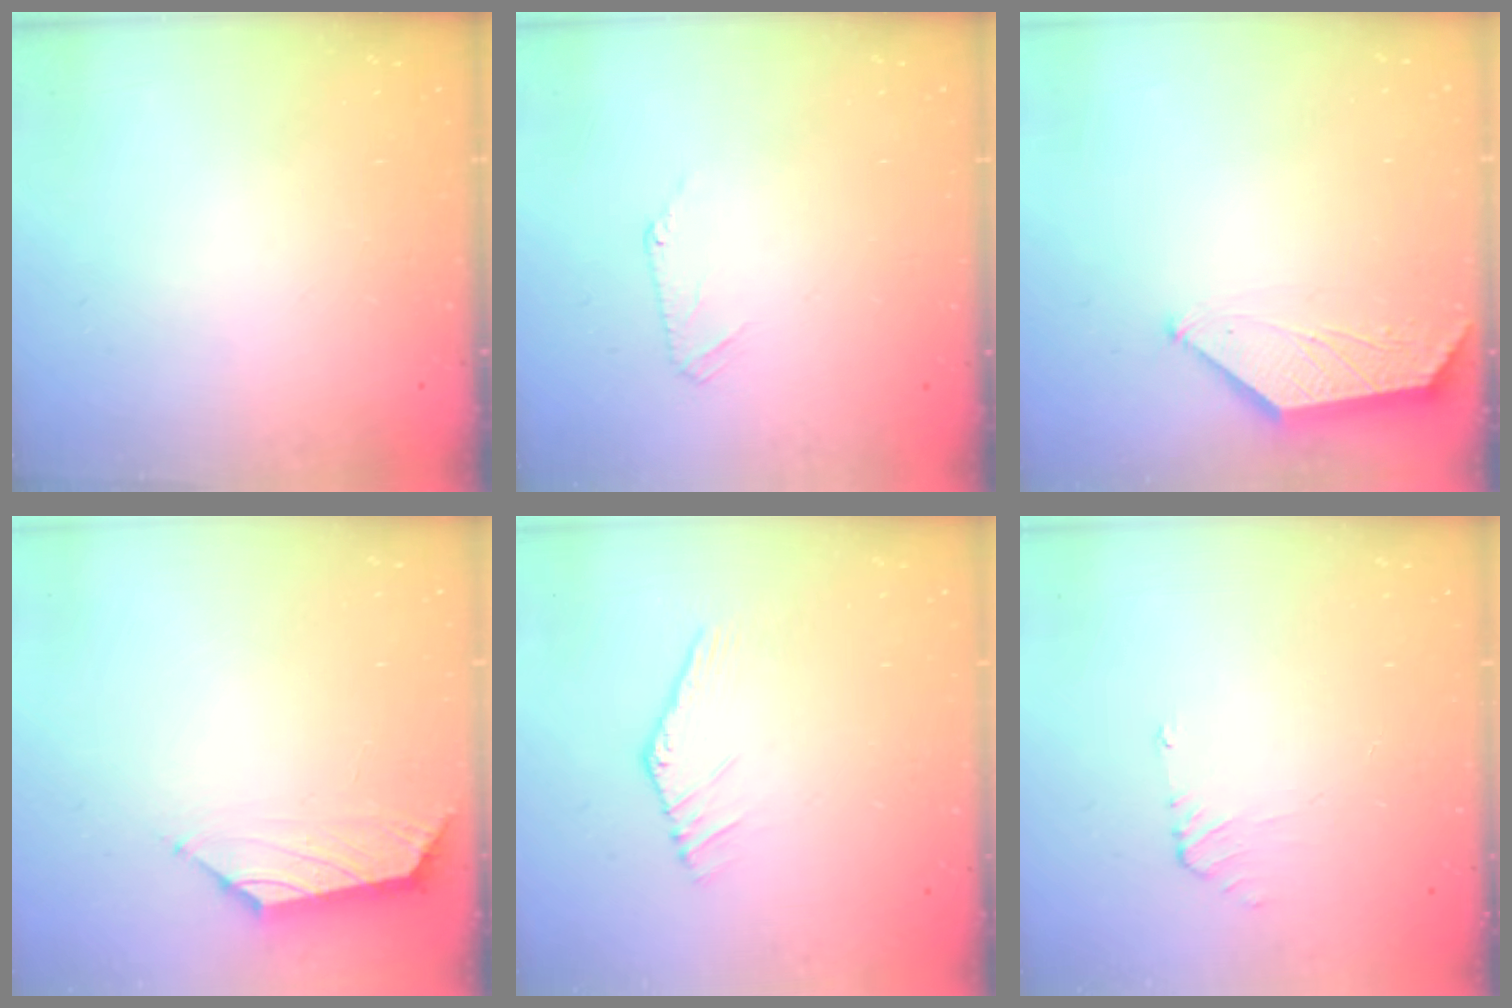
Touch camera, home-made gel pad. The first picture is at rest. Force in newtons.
{"total": 2.4, "press": 2.4, "slide": 0.5}
{"total": 1.1, "press": 1.1, "slide": 0.3}
{"total": 0.0}
{"total": 3.0, "press": 3.0, "slide": 0.1}
{"total": 0.6, "press": 0.4, "slide": 0.4}